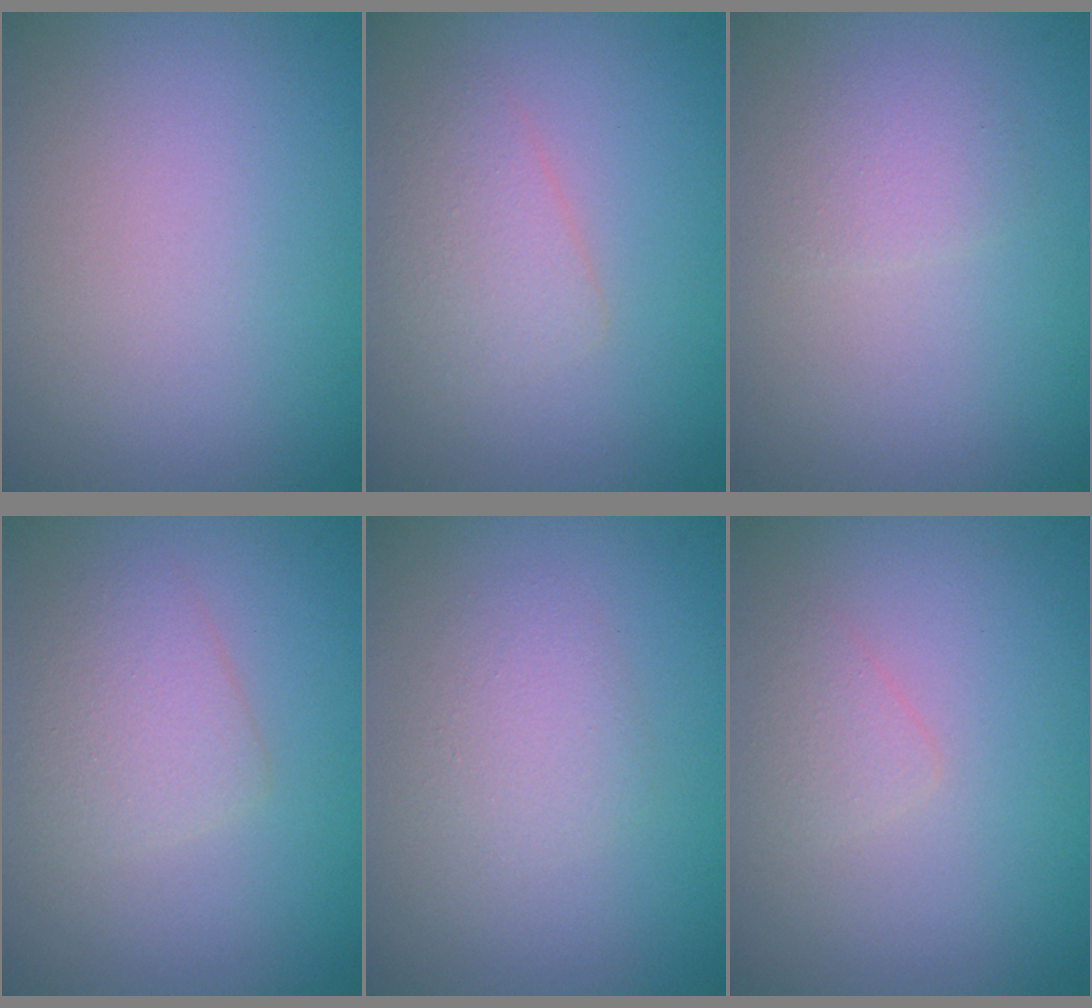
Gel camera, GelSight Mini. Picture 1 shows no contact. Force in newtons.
{"total": 2.1, "press": 2.1, "slide": 0.0}
{"total": 1.6, "press": 1.6, "slide": 0.1}
{"total": 2.6, "press": 2.6, "slide": 0.1}
{"total": 1.9, "press": 1.9, "slide": 0.0}
{"total": 1.1, "press": 1.1, "slide": 0.1}